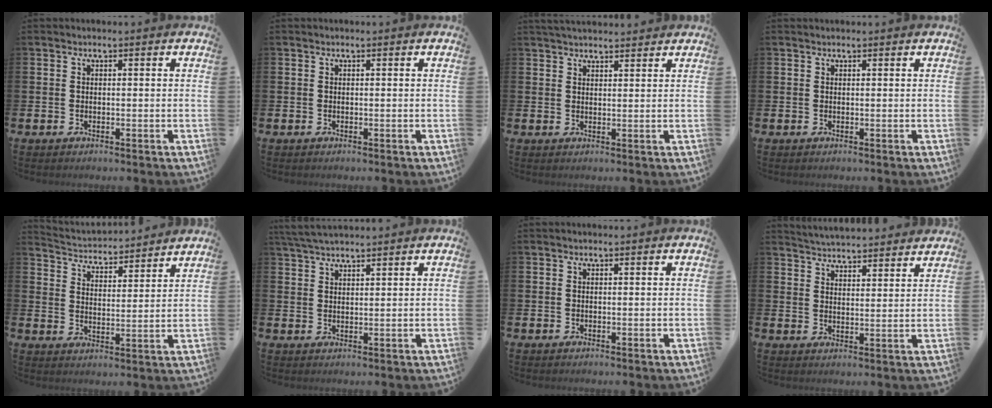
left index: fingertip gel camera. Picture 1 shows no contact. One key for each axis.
{"total": 0.0}
{"total": 2.8, "fx": 2.8, "fy": 0.5, "fz": 0.4, "tx": -0.011, "ty": -0.009, "tz": 0.050}
{"total": 0.0}
{"total": 3.7, "fx": 3.7, "fy": 0.5, "fz": -0.1, "tx": -0.024, "ty": -0.036, "tz": 0.060}
{"total": 3.7, "fx": 3.5, "fy": 0.5, "fz": 1.2, "tx": -0.029, "ty": -0.008, "tz": 0.066}
{"total": 0.0}
{"total": 4.4, "fx": 4.4, "fy": 0.2, "fz": -0.3, "tx": -0.009, "ty": -0.033, "tz": 0.079}